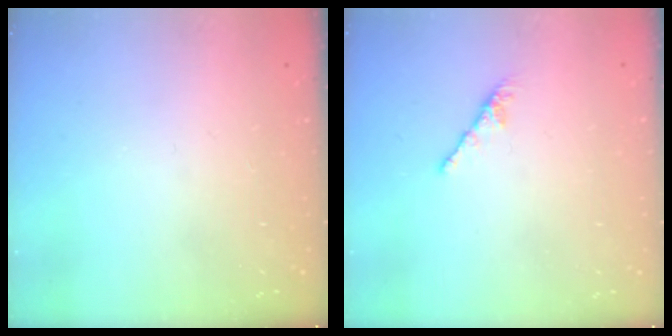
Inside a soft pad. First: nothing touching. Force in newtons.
{"total": 0.0}